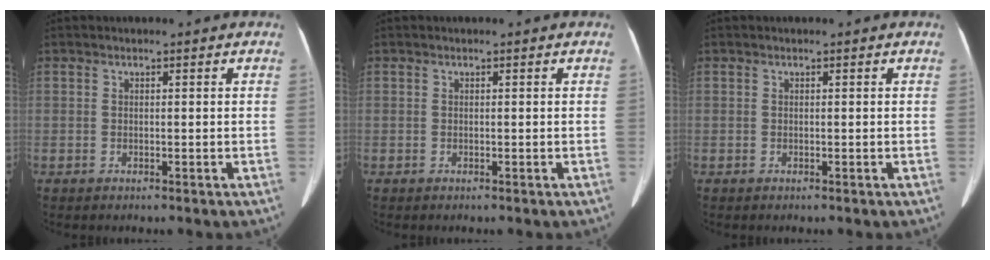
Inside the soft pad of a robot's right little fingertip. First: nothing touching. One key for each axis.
{"total": 0.0}
{"total": 0.0}